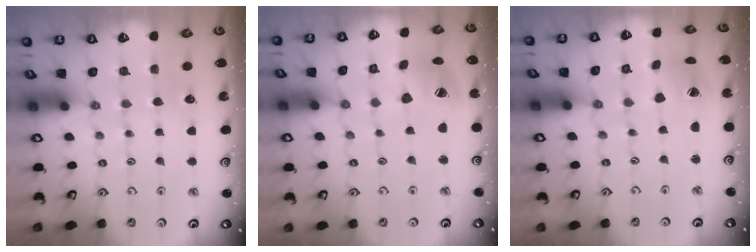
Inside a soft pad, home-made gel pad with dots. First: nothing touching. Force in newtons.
{"total": 11.8, "press": 11.7, "slide": 1.3}
{"total": 4.2, "press": 4.2, "slide": 0.6}